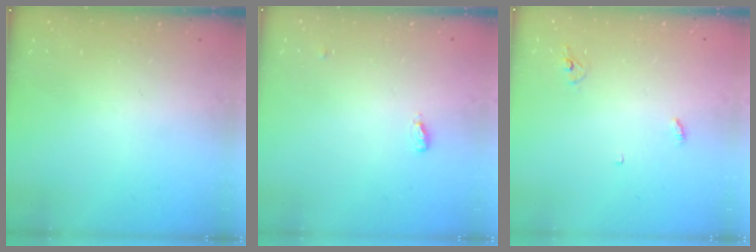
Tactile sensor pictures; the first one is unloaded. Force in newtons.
{"total": 3.4, "press": 3.2, "slide": 1.2}
{"total": 2.9, "press": 2.9, "slide": 0.2}